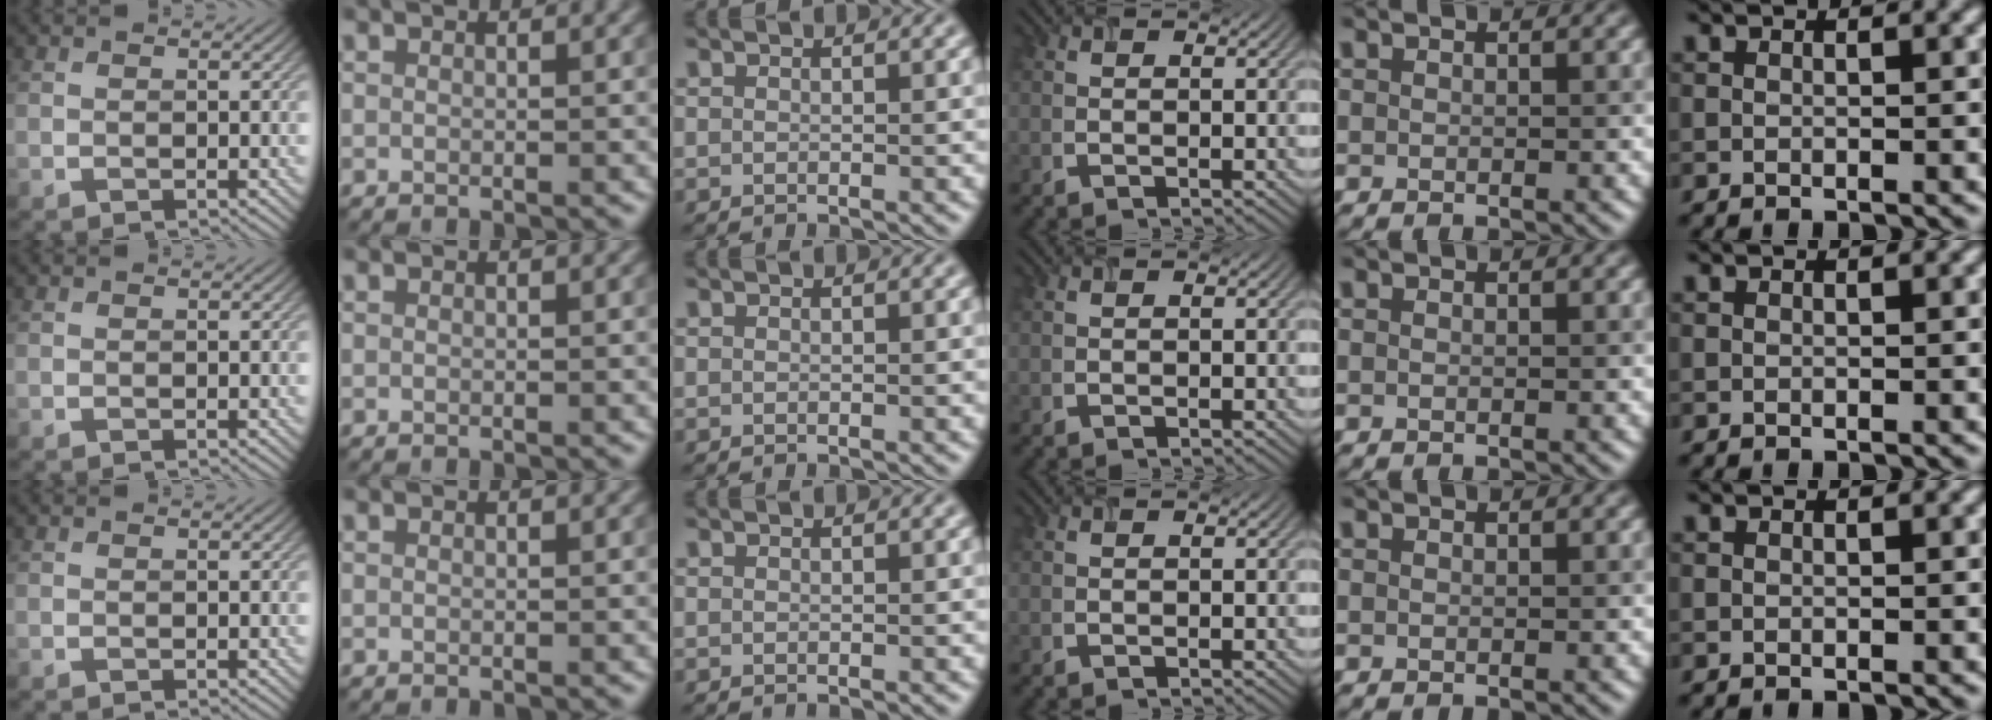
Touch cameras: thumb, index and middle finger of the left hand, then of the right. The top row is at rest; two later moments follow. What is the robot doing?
{"motion": "insert", "object": "airpods case & airpods"}